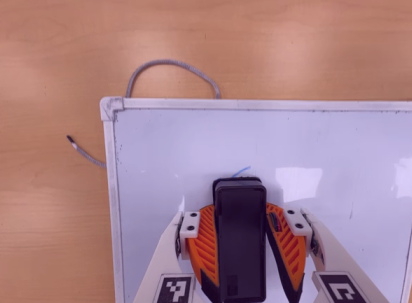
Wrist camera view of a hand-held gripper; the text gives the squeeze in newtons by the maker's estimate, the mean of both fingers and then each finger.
{"total": 13.4, "left": 15.1, "right": 11.6}